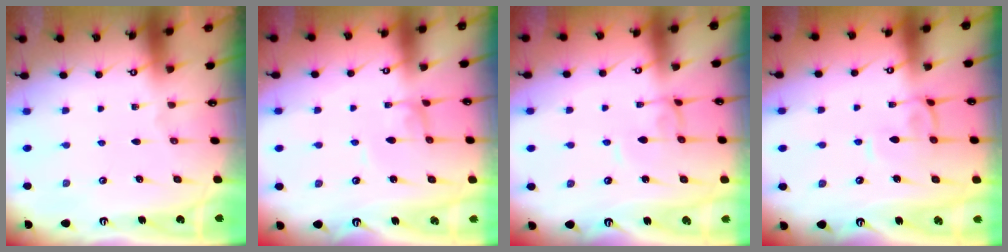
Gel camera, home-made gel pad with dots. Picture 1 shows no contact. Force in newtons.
{"total": 2.2, "press": 2.2, "slide": 0.1}
{"total": 2.0, "press": 2.0, "slide": 0.1}
{"total": 0.0}